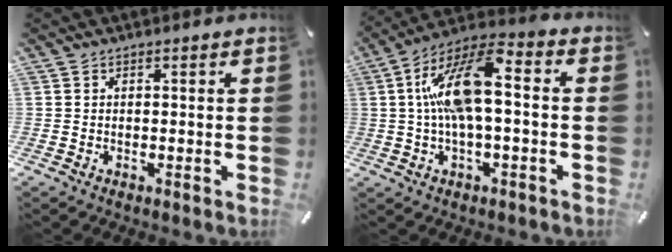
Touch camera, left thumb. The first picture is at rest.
{"total": 15.3, "force": [1.0, 6.3, 13.9], "torque": [-0.273, 0.011, 0.019]}